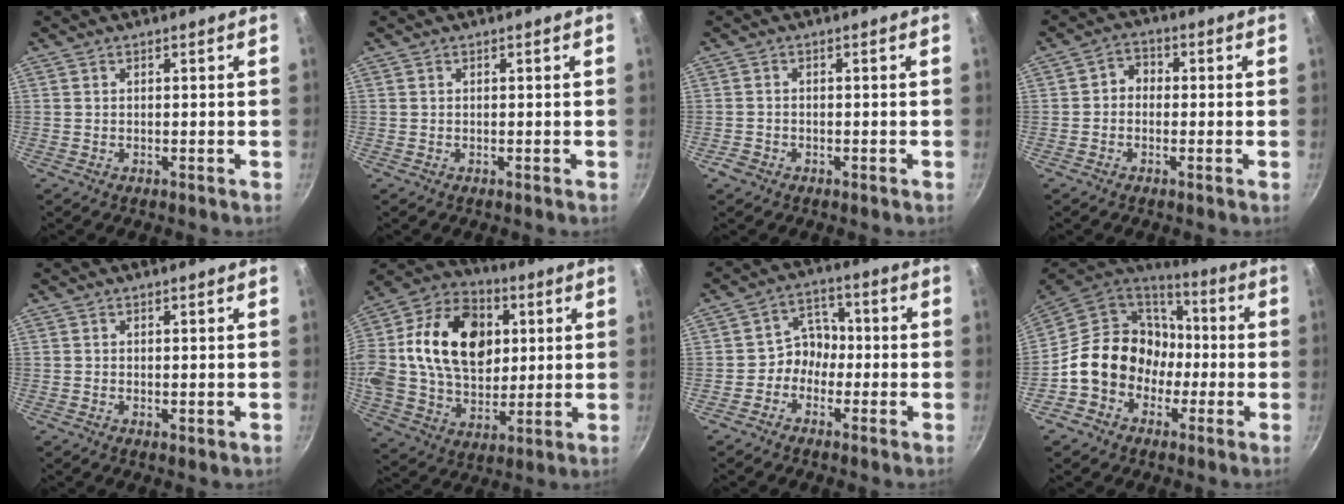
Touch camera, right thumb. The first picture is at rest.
{"total": 0.0}
{"total": 2.0, "force": [-1.3, 1.4, 0.7], "torque": [-0.015, 0.013, -0.021]}
{"total": 3.4, "force": [-0.4, 2.9, 1.7], "torque": [-0.011, 0.013, -0.019]}
{"total": 0.6, "force": [0.1, 0.3, 0.5], "torque": [-0.008, -0.005, 0.001]}
{"total": 26.9, "force": [5.2, 18.8, 18.5], "torque": [-0.321, 0.019, 0.084]}
{"total": 5.6, "force": [-1.5, 4.8, 2.5], "torque": [0.004, 0.028, -0.037]}
{"total": 17.7, "force": [-3.0, 15.0, 8.9], "torque": [-0.100, 0.060, -0.055]}